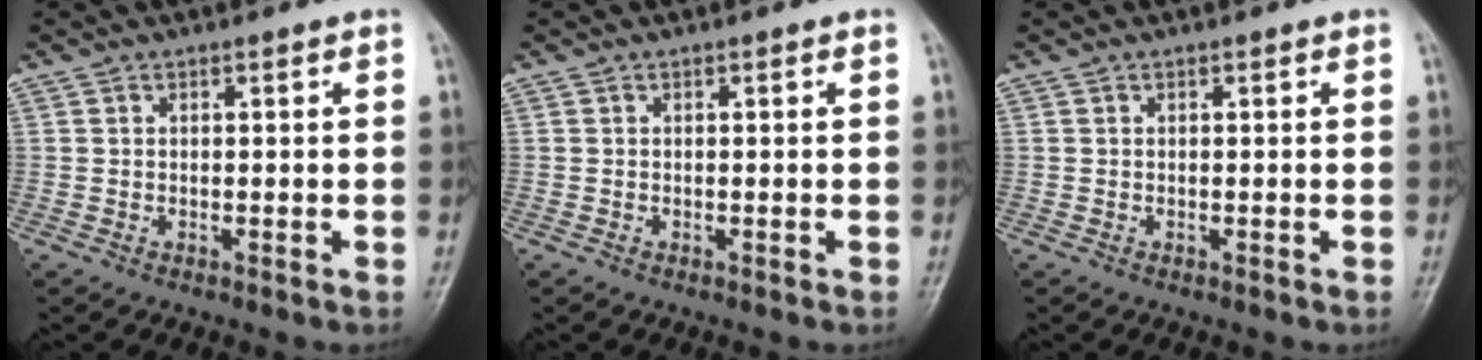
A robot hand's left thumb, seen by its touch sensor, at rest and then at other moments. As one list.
[{"total": 0.0}, {"total": 0.0}]